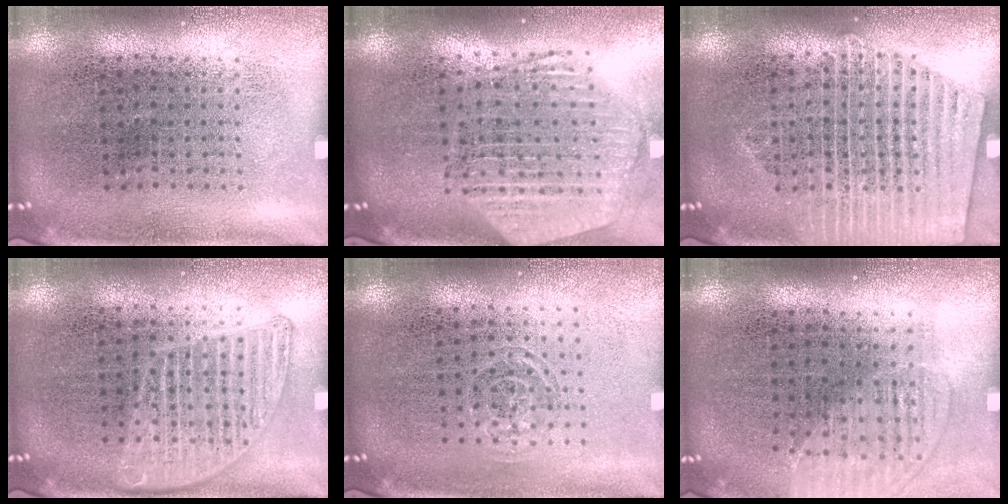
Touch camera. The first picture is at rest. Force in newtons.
{"total": 2.7, "press": 2.2, "slide": 1.5}
{"total": 1.8, "press": 1.8, "slide": 0.3}
{"total": 1.2, "press": 1.2, "slide": 0.1}
{"total": 0.8, "press": 0.6, "slide": 0.6}
{"total": 1.2, "press": 1.1, "slide": 0.5}